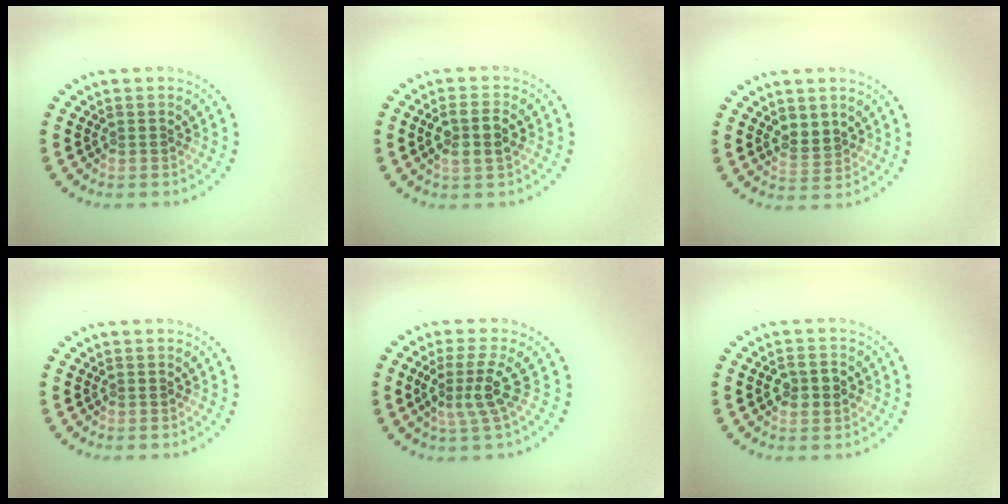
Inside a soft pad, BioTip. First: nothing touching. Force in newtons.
{"total": 2.7, "press": 2.6, "slide": 0.8}
{"total": 2.0, "press": 1.9, "slide": 0.7}
{"total": 0.0}
{"total": 3.1, "press": 2.2, "slide": 2.1}
{"total": 2.3, "press": 2.3, "slide": 0.2}